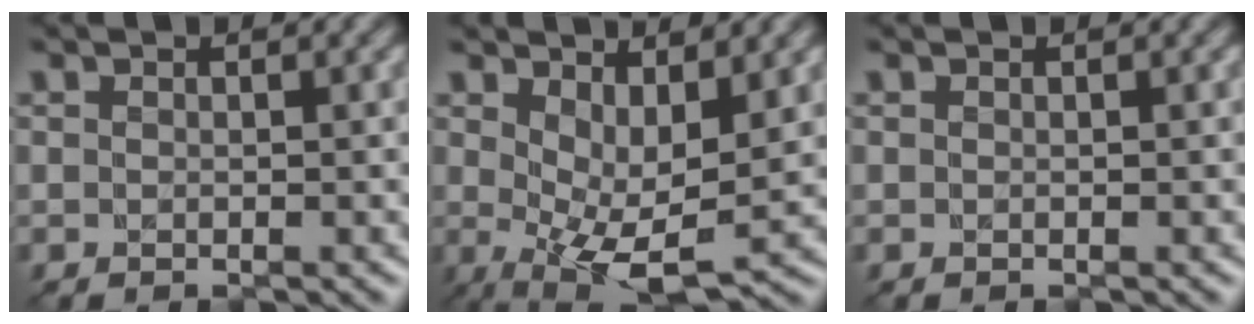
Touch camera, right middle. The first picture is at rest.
{"total": 5.2, "force": [0.8, 2.3, 4.6], "torque": [-0.091, -0.014, 0.019]}
{"total": 0.0}